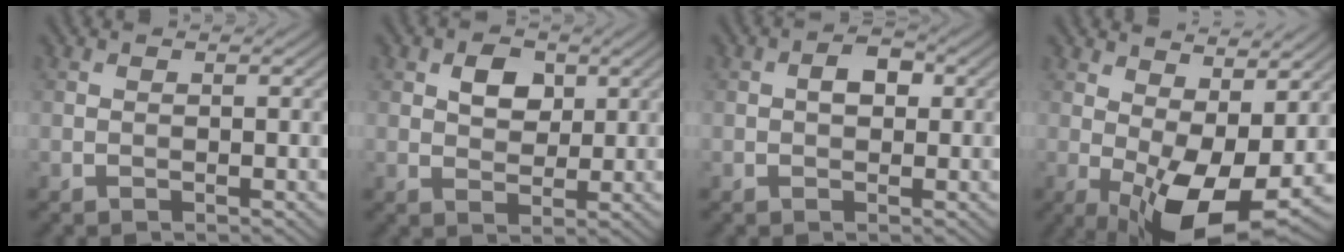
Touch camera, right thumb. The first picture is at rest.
{"total": 4.3, "force": [1.6, 3.0, 2.6], "torque": [-0.048, 0.001, 0.026]}
{"total": 2.8, "force": [0.4, 1.8, 2.1], "torque": [-0.034, 0.003, 0.003]}
{"total": 11.8, "force": [0.5, 5.4, 10.5], "torque": [-0.165, -0.002, 0.019]}